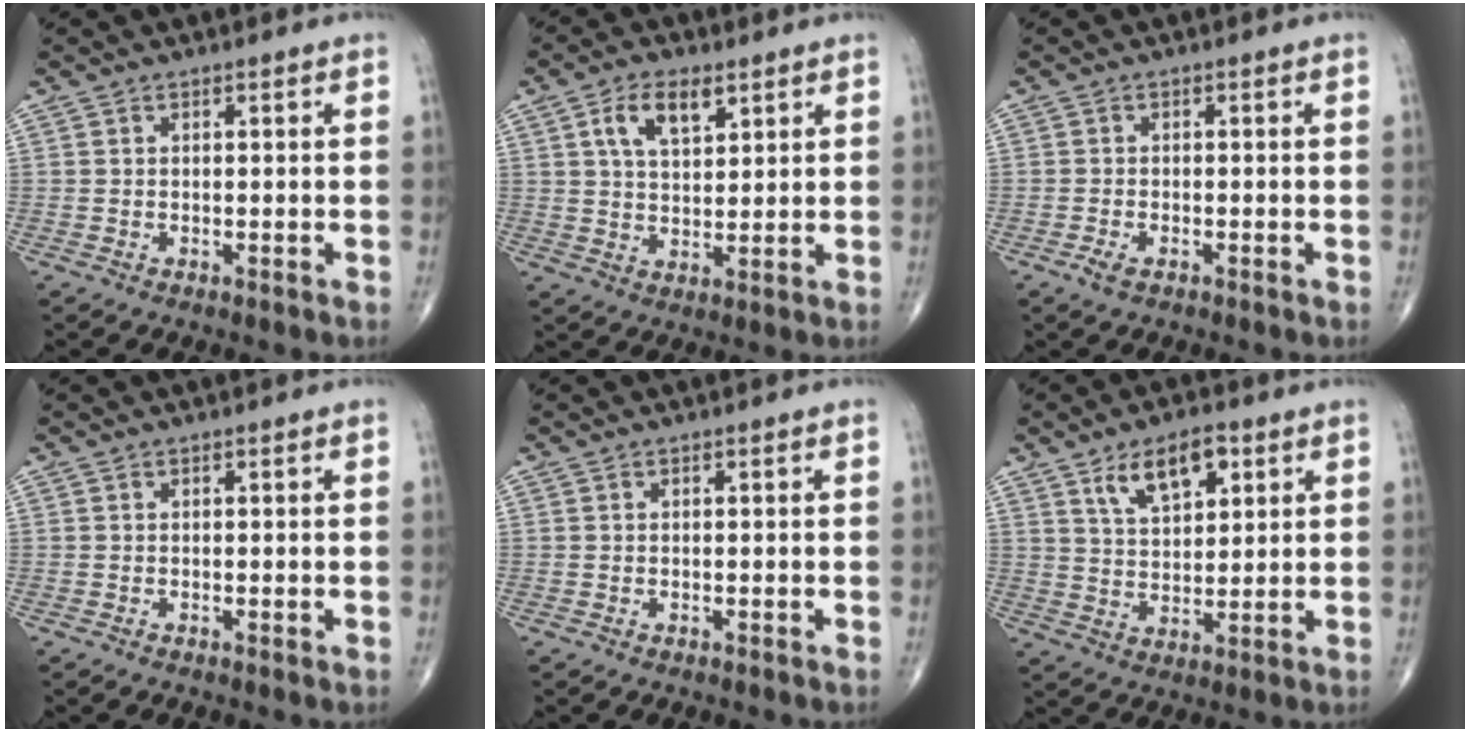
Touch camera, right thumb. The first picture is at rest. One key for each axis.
{"total": 7.5, "fx": 3.6, "fy": 3.8, "fz": 5.4, "tx": -0.086, "ty": -0.012, "tz": 0.066}
{"total": 1.8, "fx": -1.1, "fy": 0.9, "fz": 1.2, "tx": -0.032, "ty": -0.001, "tz": -0.021}
{"total": 0.0}
{"total": 0.0}
{"total": 9.4, "fx": 4.8, "fy": 4.8, "fz": 6.6, "tx": -0.093, "ty": -0.019, "tz": 0.086}